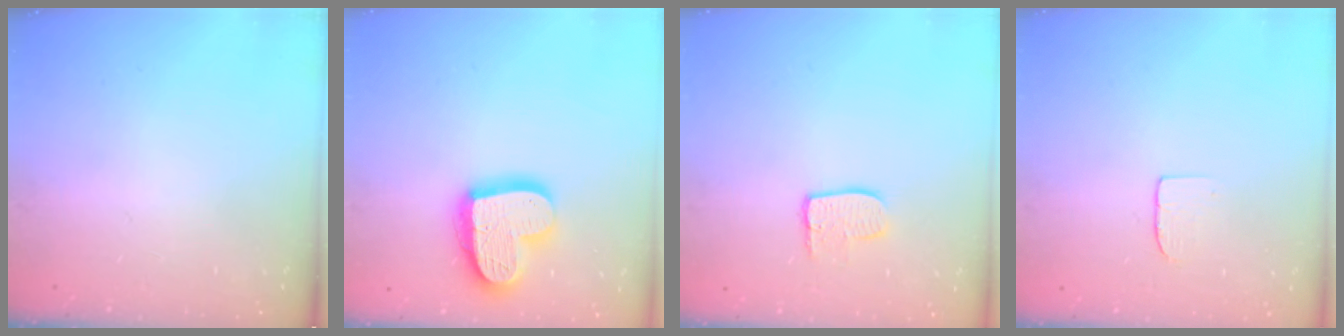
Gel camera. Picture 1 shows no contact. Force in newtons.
{"total": 18.0, "press": 17.9, "slide": 1.3}
{"total": 6.9, "press": 6.9, "slide": 0.6}
{"total": 3.7, "press": 3.7, "slide": 0.2}